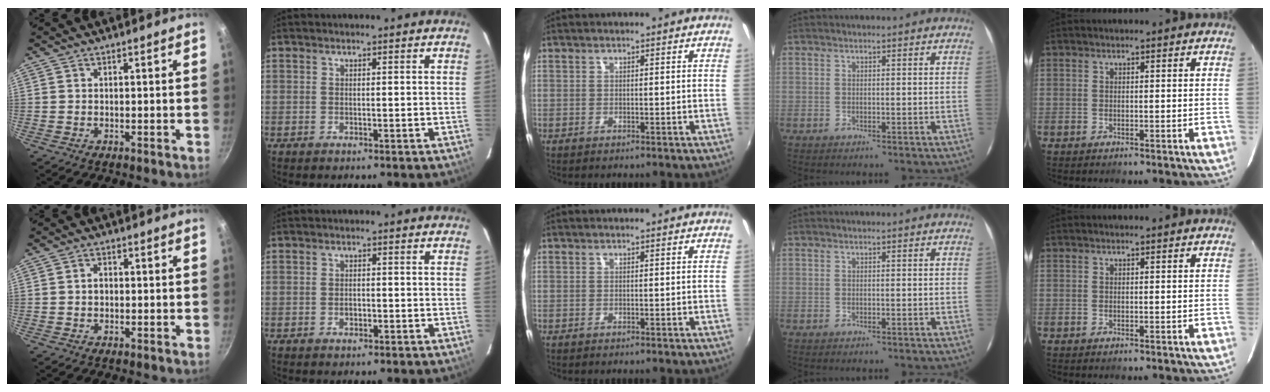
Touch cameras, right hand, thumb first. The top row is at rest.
{"thumb": {"total": 2.0, "force": [0.0, 1.5, 1.3], "torque": [-0.016, 0.009, -0.001]}, "index": {"total": 1.5, "force": [-0.7, 1.0, 0.9], "torque": [-0.018, 0.002, -0.011]}}